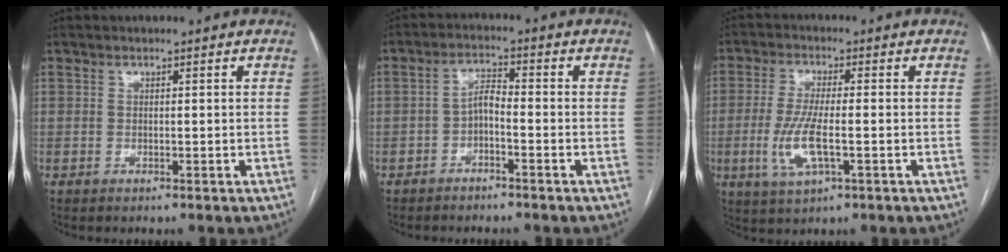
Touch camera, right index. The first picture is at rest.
{"total": 3.3, "force": [-1.5, 0.9, 2.8], "torque": [-0.052, 0.012, -0.029]}
{"total": 7.6, "force": [-1.8, 1.6, 7.2], "torque": [-0.155, -0.009, -0.034]}